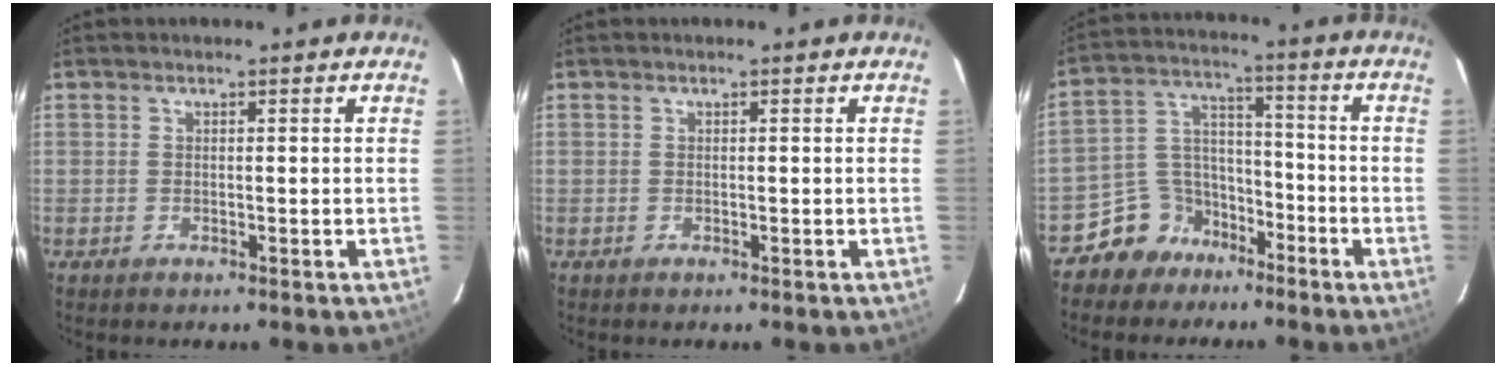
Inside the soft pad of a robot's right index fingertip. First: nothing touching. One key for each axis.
{"total": 0.0}
{"total": 8.3, "fx": -5.8, "fy": 5.9, "fz": 0.8, "tx": -0.014, "ty": 0.035, "tz": -0.101}